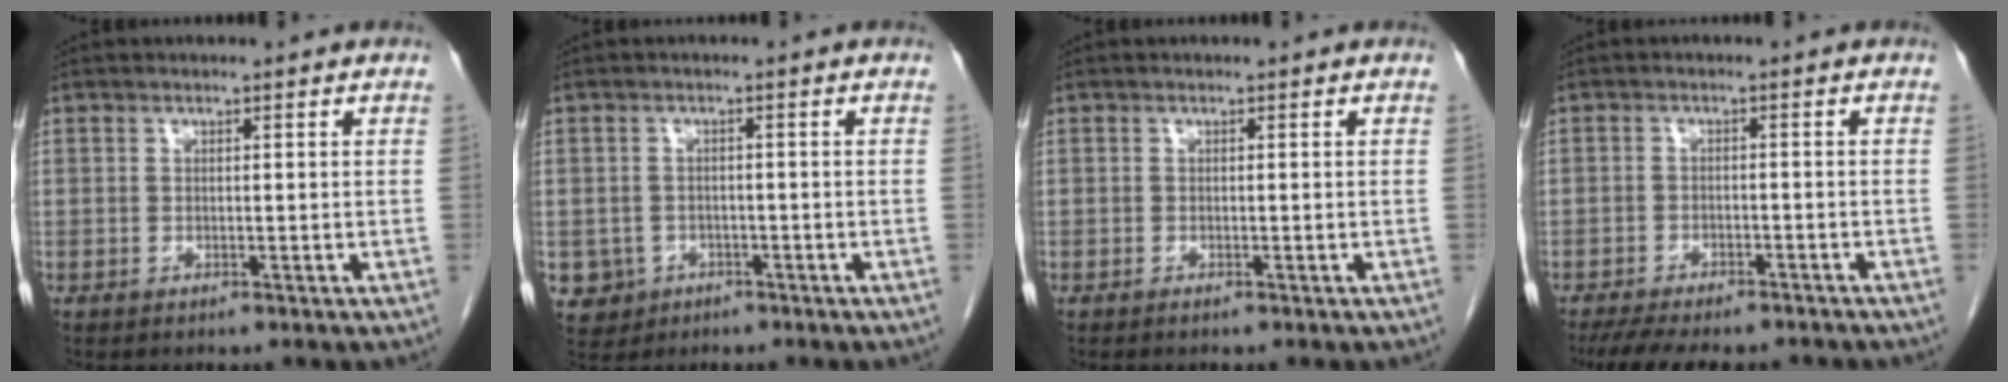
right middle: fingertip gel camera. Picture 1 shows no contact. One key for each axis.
{"total": 4.1, "fx": -1.7, "fy": 3.8, "fz": 0.3, "tx": -0.006, "ty": 0.008, "tz": -0.023}
{"total": 0.0}
{"total": 11.8, "fx": -10.0, "fy": 3.6, "fz": 5.1, "tx": -0.086, "ty": -0.006, "tz": -0.140}